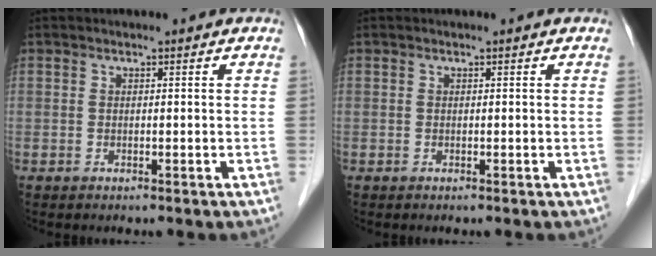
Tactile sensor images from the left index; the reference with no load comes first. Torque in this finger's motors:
{"motor_torque": [0.00, 0.00, 0.02, 0.00]}